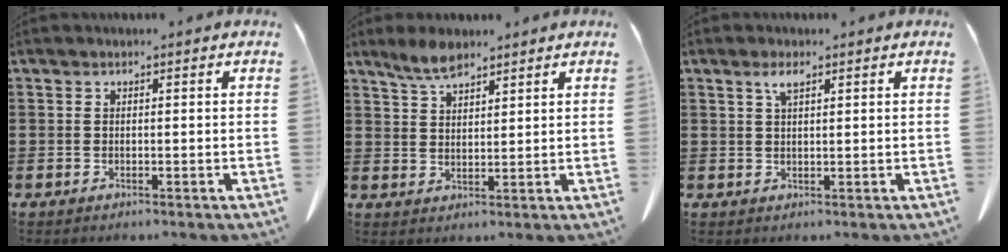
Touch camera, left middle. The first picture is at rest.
{"total": 4.3, "force": [3.5, 1.3, 2.1], "torque": [-0.050, -0.003, 0.064]}
{"total": 2.5, "force": [1.4, 0.7, 2.0], "torque": [-0.035, 0.002, 0.021]}